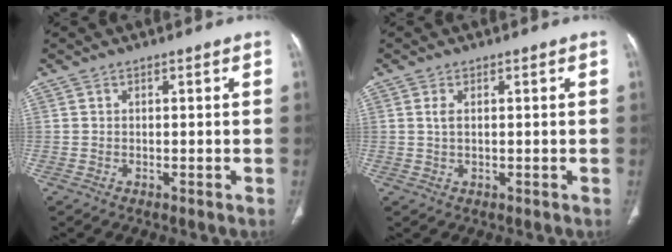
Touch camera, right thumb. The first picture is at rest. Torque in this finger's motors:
{"motor_torque": [-0.38, 0.05, 0.43, -0.01, -0.04]}